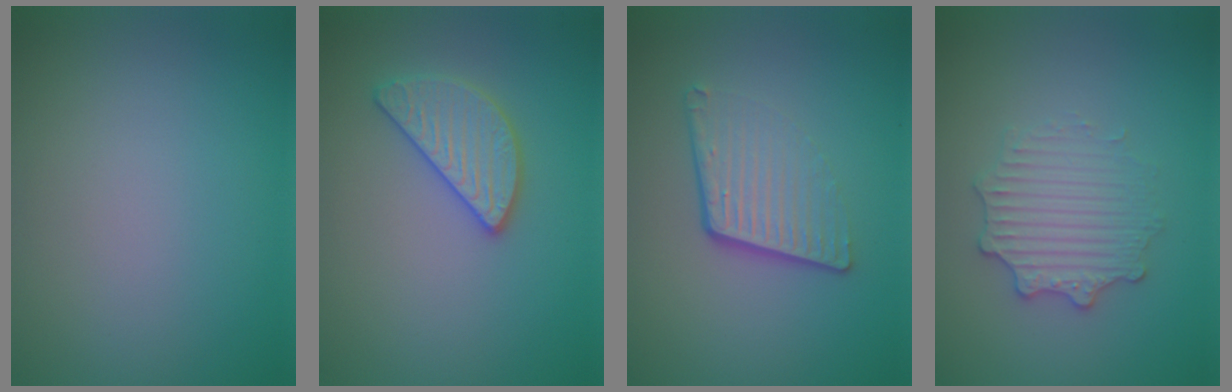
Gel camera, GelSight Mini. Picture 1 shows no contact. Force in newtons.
{"total": 2.7, "press": 2.7, "slide": 0.1}
{"total": 4.2, "press": 2.7, "slide": 3.2}
{"total": 3.1, "press": 2.9, "slide": 1.0}